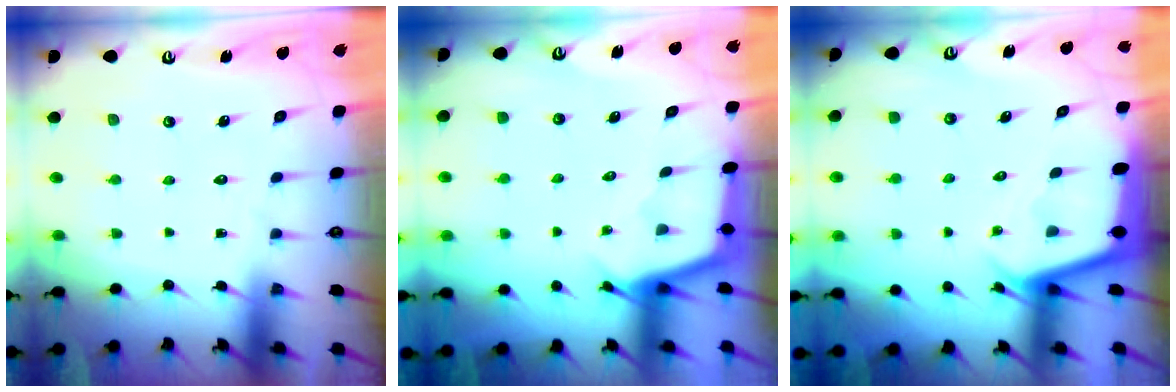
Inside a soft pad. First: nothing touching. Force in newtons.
{"total": 2.5, "press": 2.5, "slide": 0.2}
{"total": 2.3, "press": 2.3, "slide": 0.1}